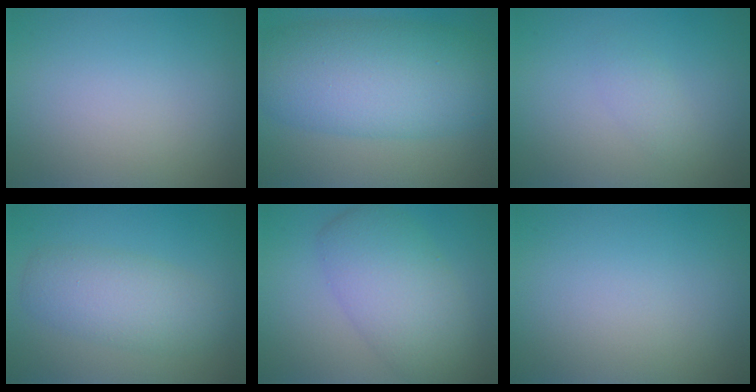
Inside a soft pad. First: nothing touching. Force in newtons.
{"total": 10.1, "press": 10.1, "slide": 0.3}
{"total": 1.2, "press": 1.2, "slide": 0.1}
{"total": 4.3, "press": 4.3, "slide": 0.2}
{"total": 7.1, "press": 7.0, "slide": 0.5}
{"total": 0.0}